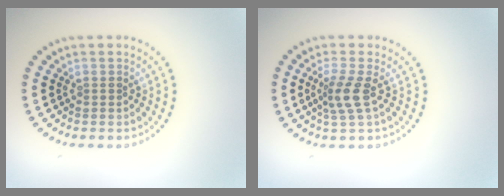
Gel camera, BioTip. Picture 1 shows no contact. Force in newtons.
{"total": 2.4, "press": 1.8, "slide": 1.6}